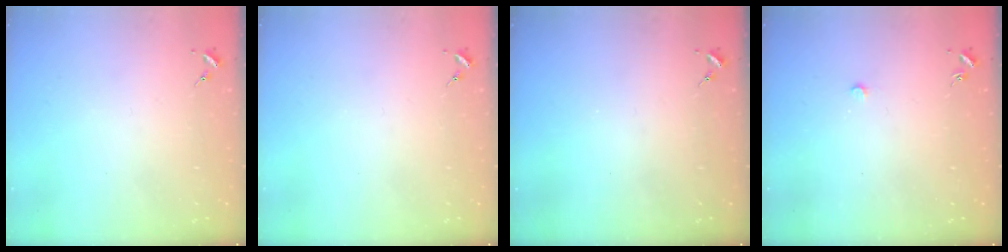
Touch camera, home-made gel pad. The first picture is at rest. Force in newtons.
{"total": 0.0}
{"total": 0.0}
{"total": 4.9, "press": 4.9, "slide": 0.6}